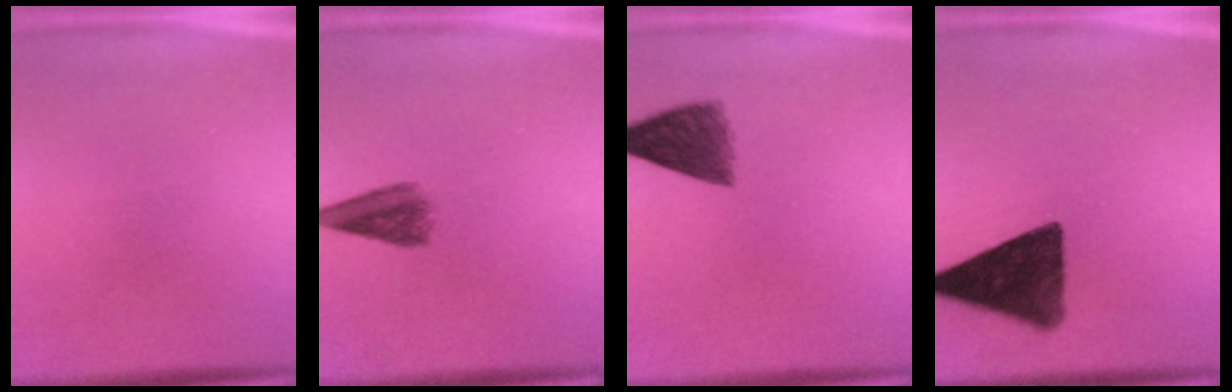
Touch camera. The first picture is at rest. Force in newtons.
{"total": 4.5}
{"total": 6.0}
{"total": 13.2}